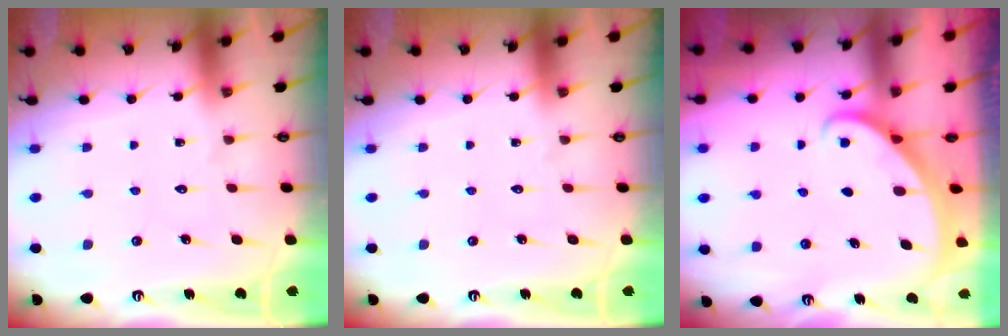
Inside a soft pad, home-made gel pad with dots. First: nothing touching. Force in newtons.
{"total": 0.0}
{"total": 1.9, "press": 1.9, "slide": 0.1}